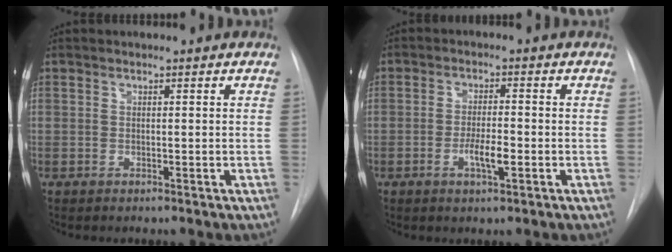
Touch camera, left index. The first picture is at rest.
{"total": 4.3, "force": [-2.4, 0.7, 3.5], "torque": [-0.063, -0.006, -0.039]}